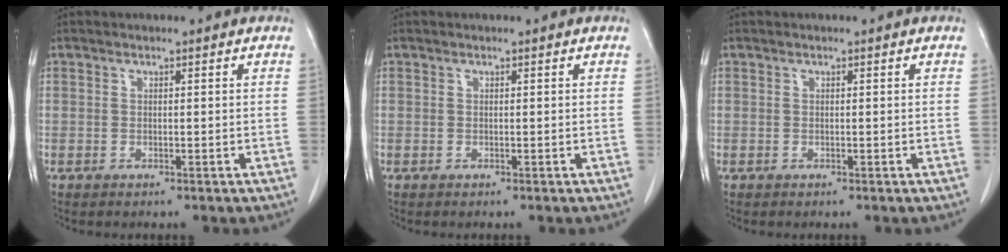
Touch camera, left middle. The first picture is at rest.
{"total": 0.0}
{"total": 0.0}